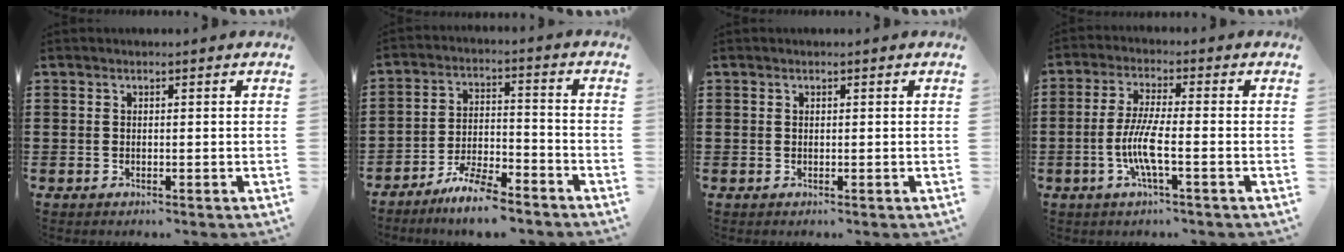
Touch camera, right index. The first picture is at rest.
{"total": 6.6, "force": [-6.1, 0.4, 2.5], "torque": [-0.054, 0.002, -0.116]}
{"total": 0.0}
{"total": 6.7, "force": [-2.0, 1.0, 6.4], "torque": [-0.143, -0.014, -0.046]}